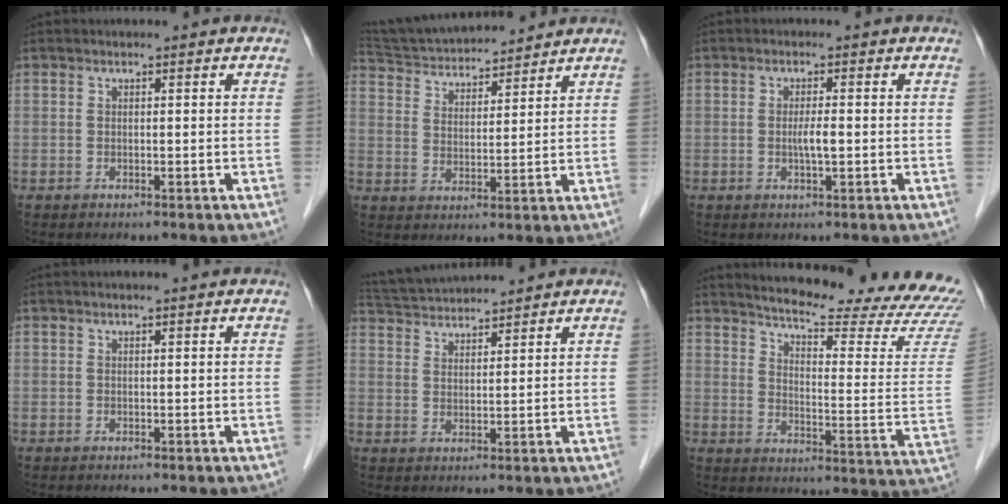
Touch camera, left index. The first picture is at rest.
{"total": 13.8, "force": [13.0, 2.0, 4.3], "torque": [-0.081, 0.029, 0.220]}
{"total": 2.1, "force": [-0.4, 0.2, 2.1], "torque": [-0.043, -0.002, -0.006]}
{"total": 1.3, "force": [1.1, -0.2, 0.5], "torque": [-0.009, 0.013, 0.021]}
{"total": 8.1, "force": [7.9, 0.0, 1.8], "torque": [-0.042, 0.031, 0.138]}
{"total": 24.3, "force": [22.5, 0.9, 9.0], "torque": [-0.134, -0.113, 0.270]}